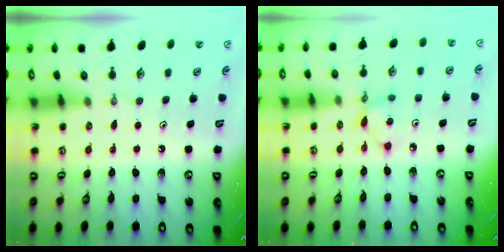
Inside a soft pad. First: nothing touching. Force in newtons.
{"total": 3.4, "press": 3.4, "slide": 0.1}